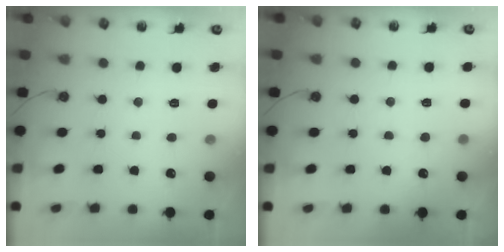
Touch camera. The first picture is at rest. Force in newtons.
{"total": 4.6, "press": 4.5, "slide": 1.2}